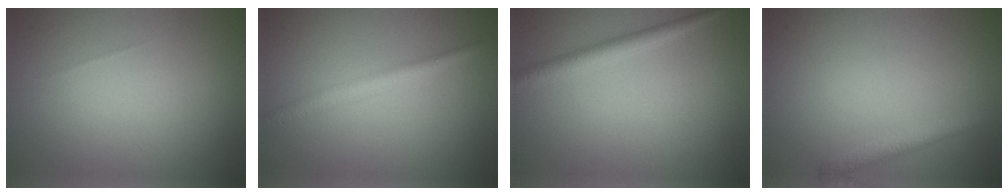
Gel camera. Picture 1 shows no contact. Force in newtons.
{"total": 2.4, "press": 2.4, "slide": 0.1}
{"total": 2.2, "press": 2.2, "slide": 0.1}
{"total": 1.8, "press": 1.8, "slide": 0.1}